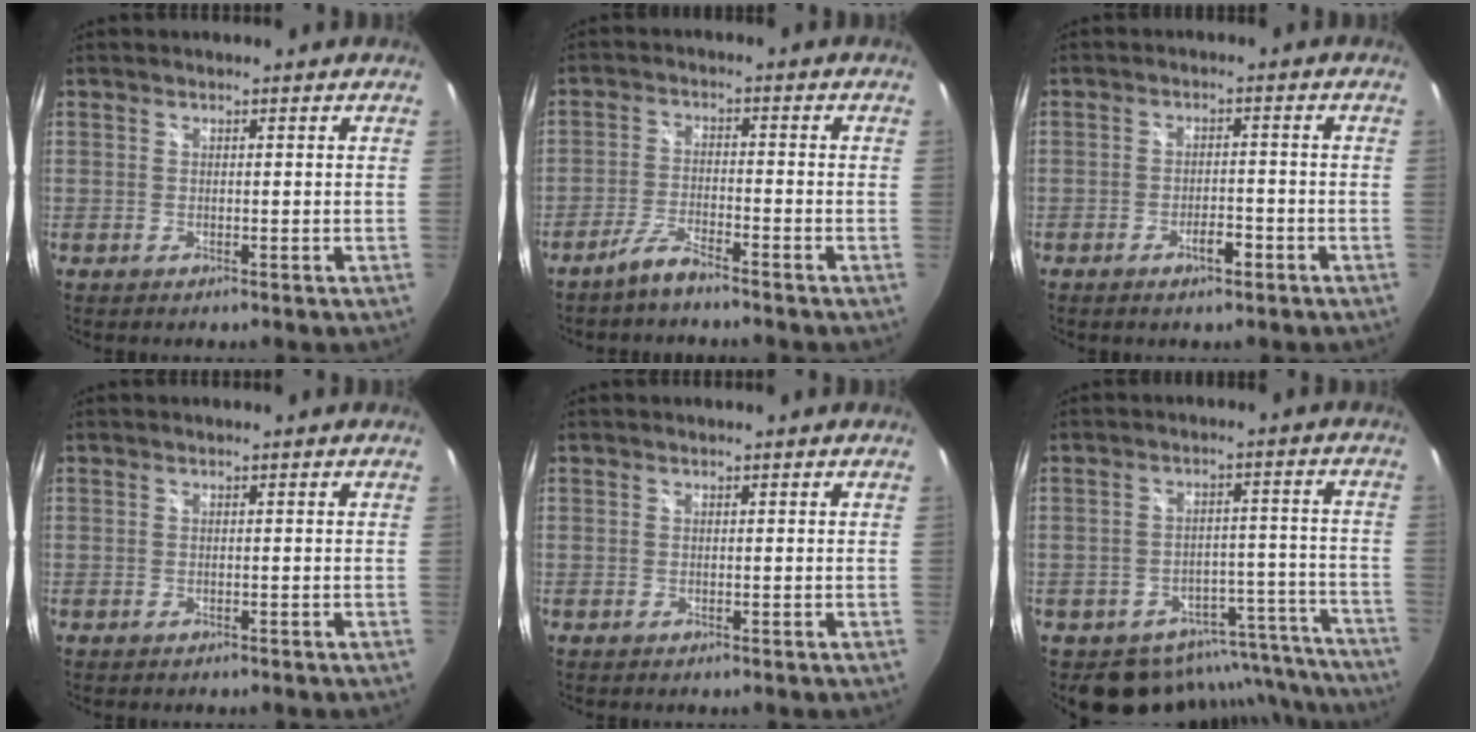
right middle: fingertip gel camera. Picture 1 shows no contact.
{"total": 4.3, "force": [-3.8, 0.3, 2.0], "torque": [-0.060, 0.000, -0.075]}
{"total": 3.4, "force": [-2.2, 1.3, 2.2], "torque": [-0.044, 0.000, -0.032]}
{"total": 0.0}
{"total": 0.0}
{"total": 14.9, "force": [-13.2, 6.7, 1.8], "torque": [-0.021, 0.056, -0.156]}